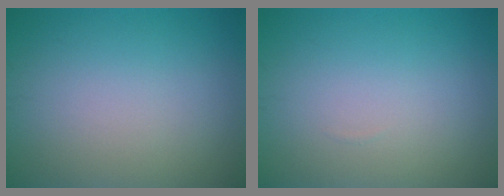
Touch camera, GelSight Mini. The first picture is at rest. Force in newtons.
{"total": 0.0}